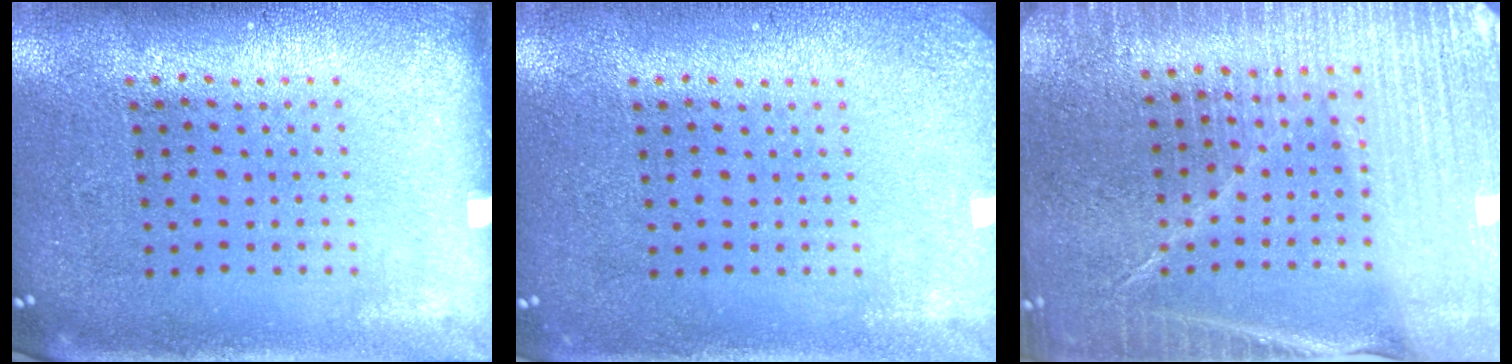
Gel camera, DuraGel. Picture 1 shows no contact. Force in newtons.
{"total": 1.2, "press": 1.2, "slide": 0.1}
{"total": 4.3, "press": 4.1, "slide": 1.5}